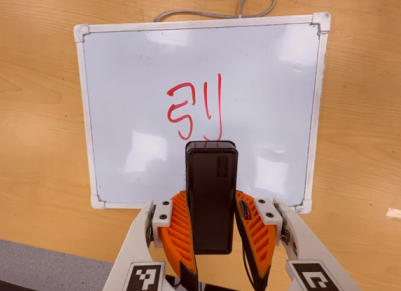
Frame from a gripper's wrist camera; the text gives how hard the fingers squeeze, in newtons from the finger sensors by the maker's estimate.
{"total": 4.9, "left": 3.6, "right": 6.3}